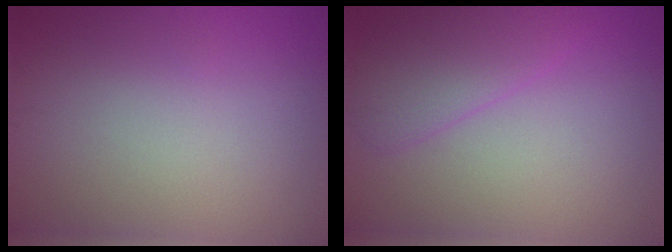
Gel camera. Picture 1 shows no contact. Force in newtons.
{"total": 3.4, "press": 3.4, "slide": 0.1}